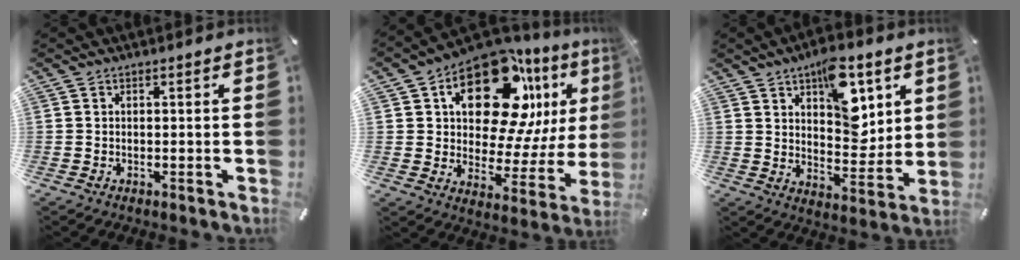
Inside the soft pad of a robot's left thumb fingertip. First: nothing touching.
{"total": 21.8, "force": [11.2, 11.8, 14.4], "torque": [-0.221, -0.073, 0.188]}
{"total": 13.8, "force": [7.0, 7.8, 9.0], "torque": [-0.103, -0.040, 0.118]}